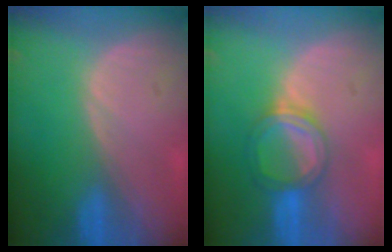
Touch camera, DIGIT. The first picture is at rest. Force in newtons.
{"total": 5.4, "press": 5.1, "slide": 1.7}